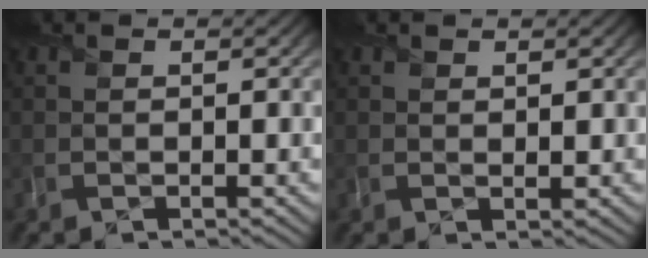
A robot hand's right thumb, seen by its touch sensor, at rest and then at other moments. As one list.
[{"total": 0.8, "force": [0.6, 0.3, 0.4], "torque": [-0.008, -0.002, 0.011]}]